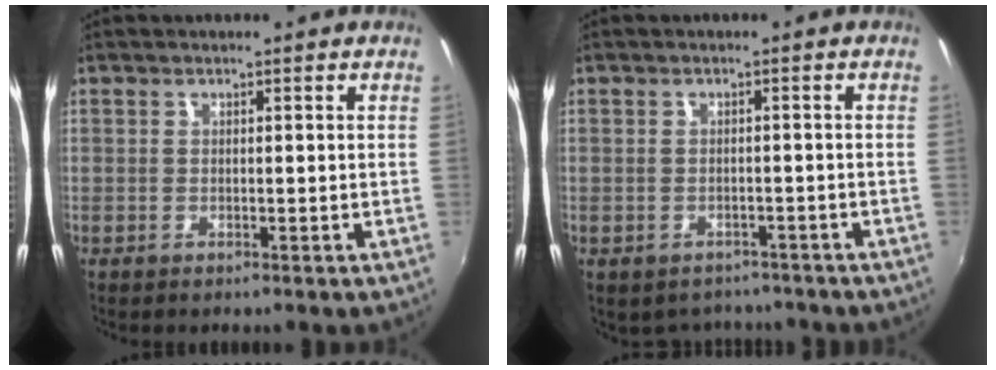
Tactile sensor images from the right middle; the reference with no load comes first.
{"total": 5.7, "force": [-4.6, 3.1, 1.3], "torque": [-0.031, -0.012, -0.057]}